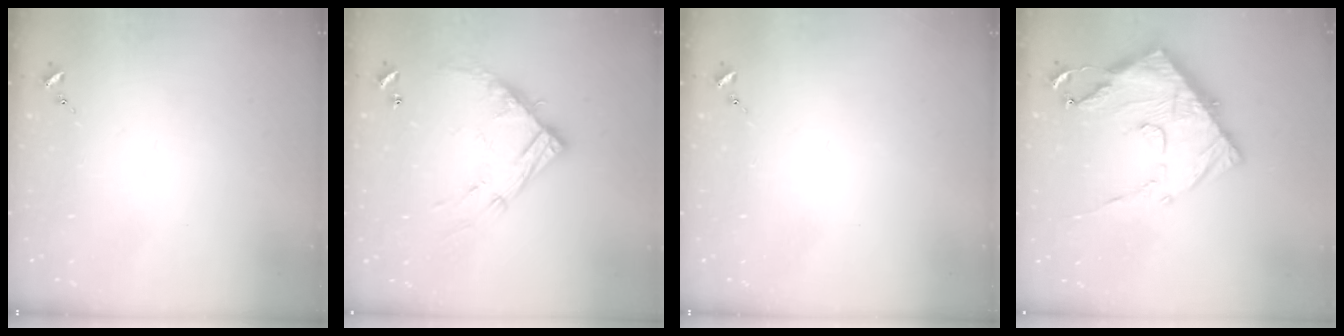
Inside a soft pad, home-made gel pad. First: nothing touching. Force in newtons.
{"total": 13.8, "press": 13.8, "slide": 1.0}
{"total": 0.0}
{"total": 20.8, "press": 20.7, "slide": 2.0}